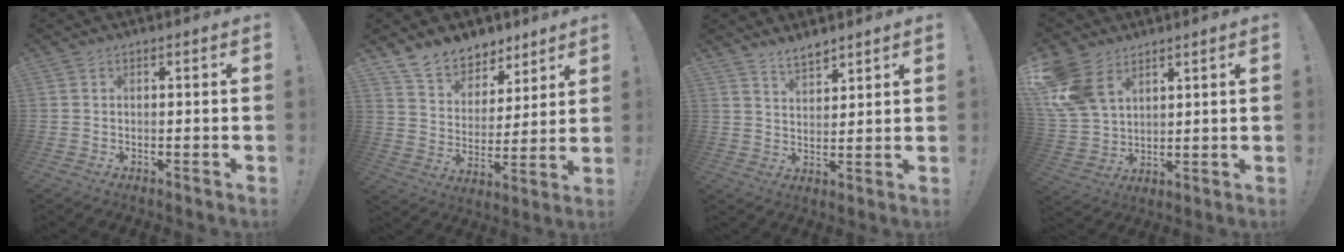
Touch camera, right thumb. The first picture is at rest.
{"total": 11.7, "force": [9.4, 6.4, 2.9], "torque": [-0.061, -0.069, 0.180]}
{"total": 5.4, "force": [4.7, 1.9, 1.7], "torque": [-0.028, -0.030, 0.087]}
{"total": 13.0, "force": [7.1, 8.8, 6.6], "torque": [-0.139, -0.029, 0.145]}